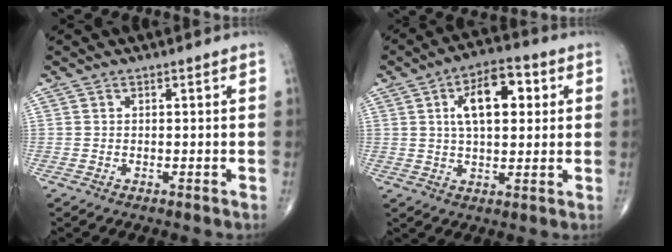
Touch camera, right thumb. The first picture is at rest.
{"total": 11.7, "force": [3.0, 5.9, 9.7], "torque": [-0.133, 0.009, 0.044]}